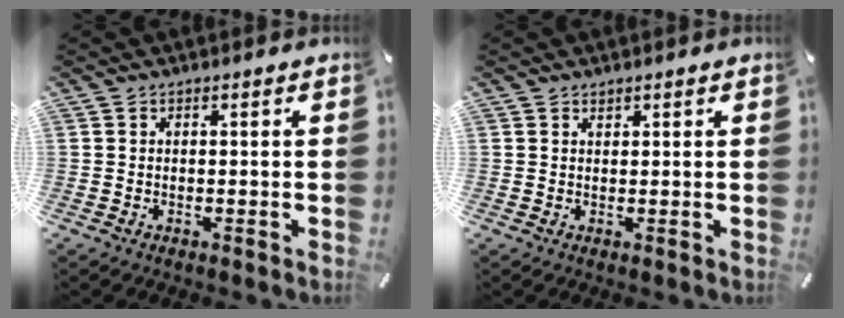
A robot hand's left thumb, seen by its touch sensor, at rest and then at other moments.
{"total": 0.7, "force": [0.6, 0.4, 0.1], "torque": [0.006, -0.005, 0.011]}